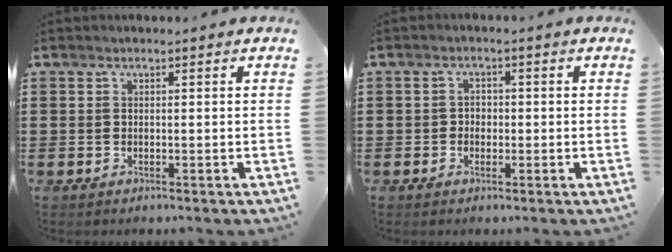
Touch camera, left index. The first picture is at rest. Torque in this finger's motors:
{"motor_torque": [-0.02, 0.12, 0.02, 0.00]}